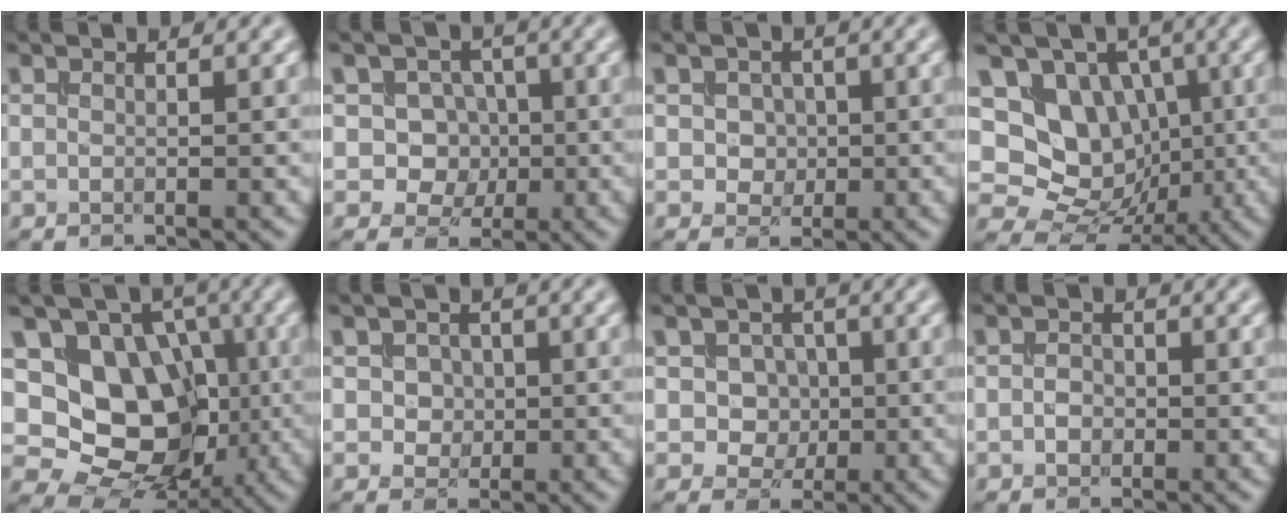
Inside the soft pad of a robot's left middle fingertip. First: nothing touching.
{"total": 4.2, "force": [0.1, 3.8, 1.9], "torque": [-0.014, 0.005, -0.016]}
{"total": 2.4, "force": [0.3, 2.0, 1.1], "torque": [-0.020, 0.002, 0.005]}
{"total": 11.8, "force": [1.8, 10.2, 5.7], "torque": [-0.114, 0.038, 0.002]}
{"total": 12.8, "force": [0.0, 10.5, 7.3], "torque": [-0.109, 0.012, -0.025]}
{"total": 2.5, "force": [0.5, 2.1, 1.2], "torque": [-0.021, 0.004, 0.012]}
{"total": 3.5, "force": [0.3, 3.0, 1.7], "torque": [-0.021, 0.004, -0.003]}
{"total": 1.2, "force": [-0.4, 1.0, 0.6], "torque": [-0.012, 0.000, -0.012]}